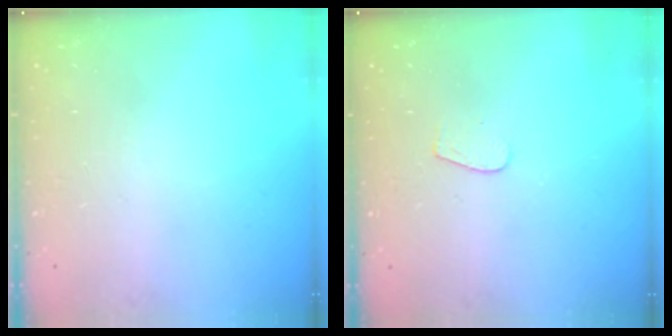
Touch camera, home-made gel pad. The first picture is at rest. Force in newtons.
{"total": 3.7, "press": 3.7, "slide": 0.3}